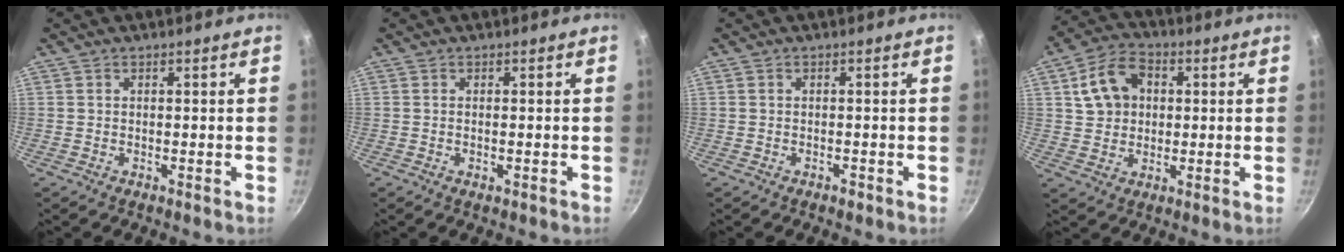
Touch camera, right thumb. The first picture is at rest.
{"total": 0.8, "force": [-0.3, 0.3, 0.7], "torque": [-0.014, 0.001, -0.005]}
{"total": 1.0, "force": [-0.6, 0.5, 0.6], "torque": [-0.010, 0.008, -0.007]}
{"total": 10.5, "force": [2.4, 8.1, 6.4], "torque": [-0.089, 0.015, 0.035]}